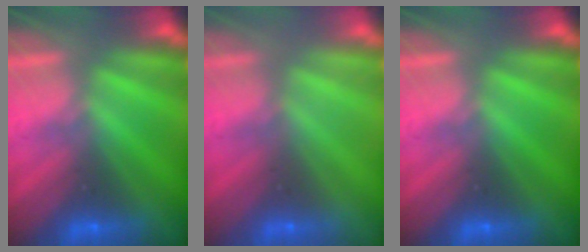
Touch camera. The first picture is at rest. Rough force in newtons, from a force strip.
{"total": 3.0}
{"total": 0.0}